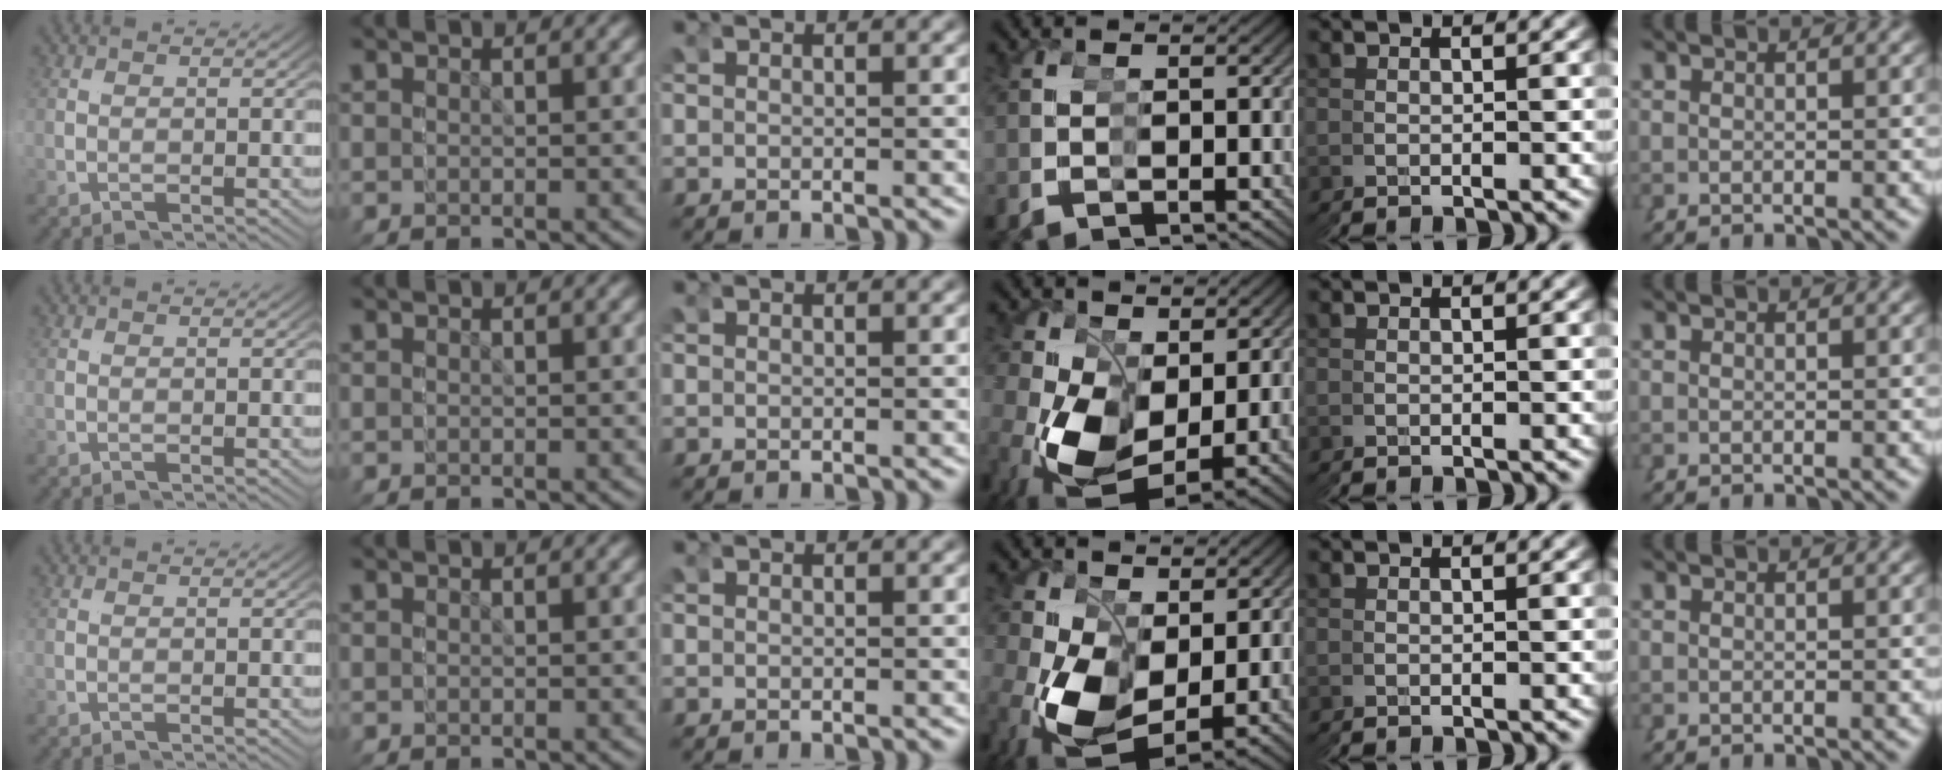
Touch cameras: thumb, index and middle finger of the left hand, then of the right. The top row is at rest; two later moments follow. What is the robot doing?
{"motion": "grasp_and_lifting", "object": "stress ball aka squeeze ball"}